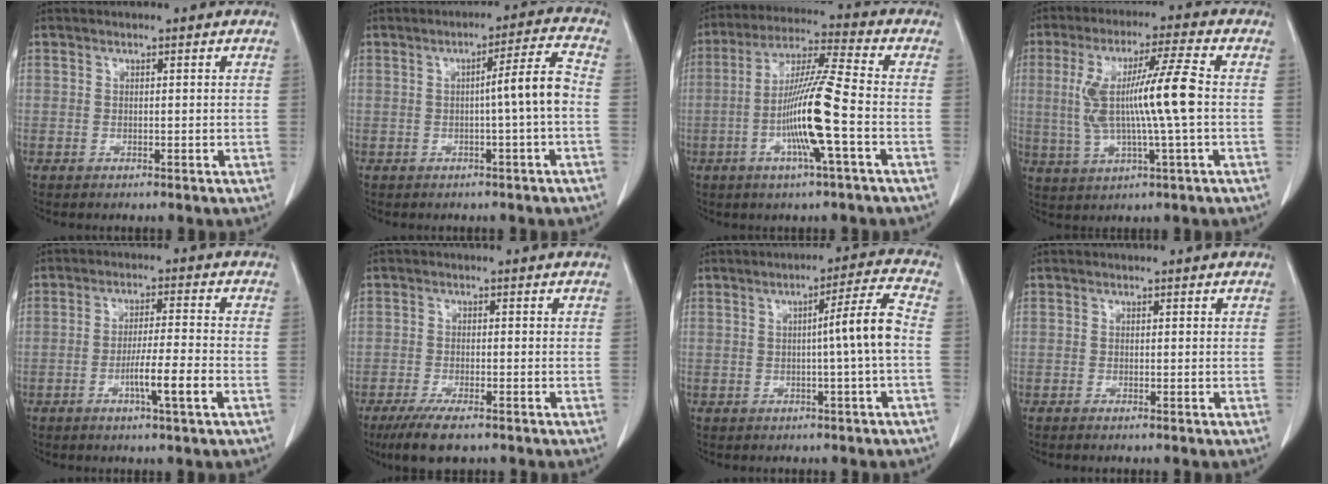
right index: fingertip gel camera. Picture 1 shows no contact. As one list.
[{"total": 5.6, "force": [-0.9, -0.8, 5.5], "torque": [-0.078, 0.012, -0.014]}, {"total": 12.3, "force": [-3.3, -0.5, 11.8], "torque": [-0.227, -0.002, -0.069]}, {"total": 11.7, "force": [0.2, 0.0, 11.7], "torque": [-0.236, 0.009, 0.005]}, {"total": 6.6, "force": [-2.5, -0.4, 6.0], "torque": [-0.102, -0.007, -0.045]}, {"total": 7.1, "force": [-5.2, 1.7, 4.5], "torque": [-0.079, -0.014, -0.088]}, {"total": 6.2, "force": [-0.7, -1.2, 6.0], "torque": [-0.088, 0.010, -0.010]}, {"total": 0.5, "force": [-0.4, -0.1, 0.3], "torque": [-0.007, -0.001, -0.009]}]